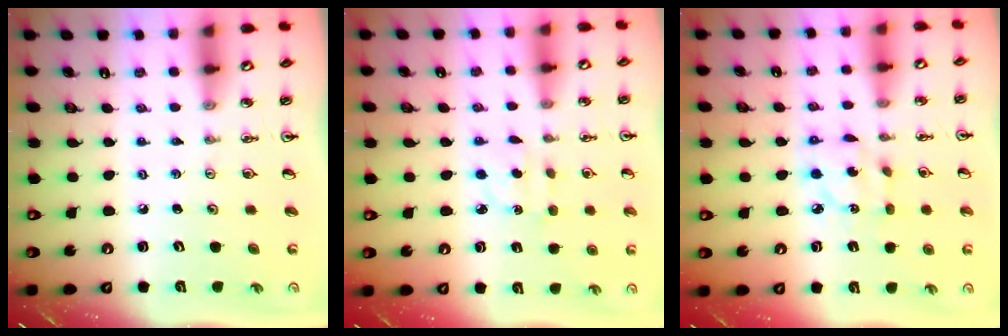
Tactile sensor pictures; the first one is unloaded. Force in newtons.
{"total": 3.2, "press": 3.1, "slide": 0.4}
{"total": 6.8, "press": 6.8, "slide": 0.2}